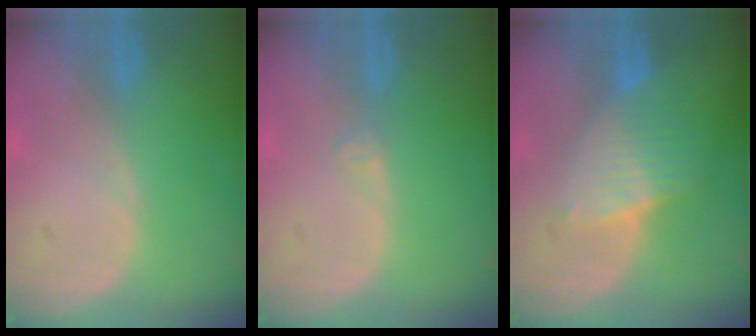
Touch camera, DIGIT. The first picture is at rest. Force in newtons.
{"total": 1.1, "press": 0.8, "slide": 0.7}
{"total": 6.6, "press": 5.9, "slide": 2.9}